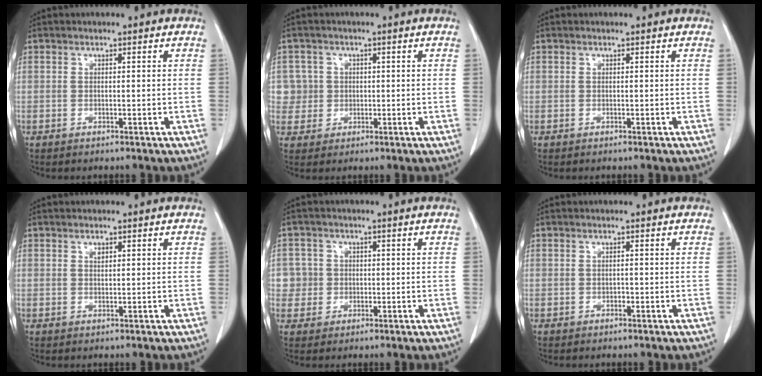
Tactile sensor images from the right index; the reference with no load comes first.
{"total": 4.2, "force": [0.3, 4.2, -0.4], "torque": [0.024, 0.012, 0.007]}
{"total": 0.0}
{"total": 0.8, "force": [0.5, 0.4, 0.5], "torque": [-0.010, -0.003, 0.008]}
{"total": 3.6, "force": [-0.1, 3.6, -0.3], "torque": [0.020, 0.011, -0.003]}
{"total": 0.0}